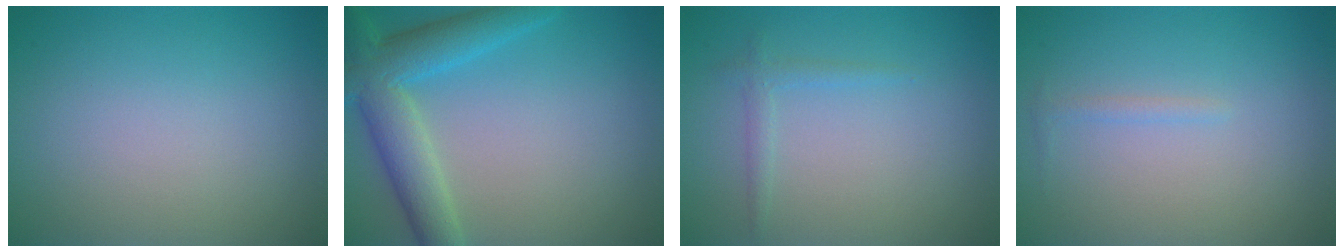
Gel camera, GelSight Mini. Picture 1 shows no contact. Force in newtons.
{"total": 6.2, "press": 6.2, "slide": 0.2}
{"total": 1.1, "press": 1.1, "slide": 0.1}
{"total": 0.7, "press": 0.7, "slide": 0.0}